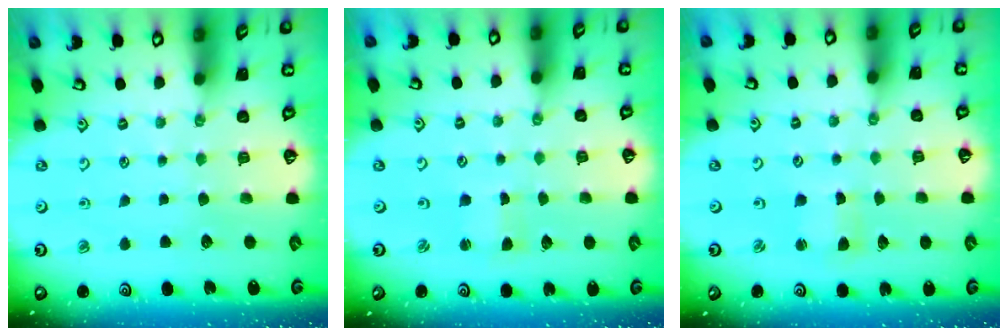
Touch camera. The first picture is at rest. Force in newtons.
{"total": 0.9, "press": 0.9, "slide": 0.1}
{"total": 2.2, "press": 2.2, "slide": 0.3}